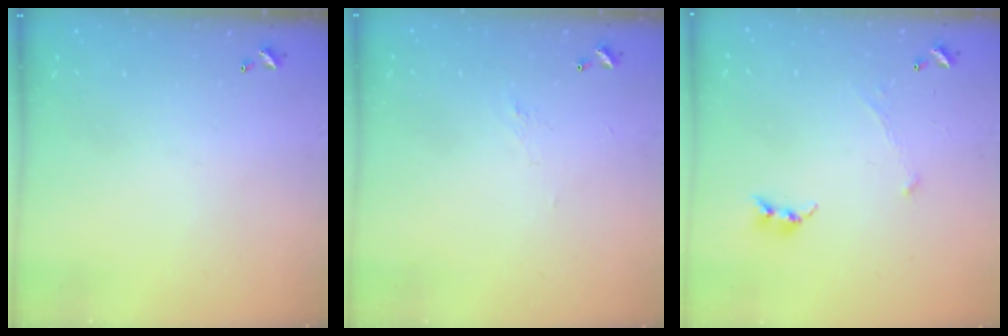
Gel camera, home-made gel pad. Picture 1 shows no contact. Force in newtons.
{"total": 1.6, "press": 1.5, "slide": 0.5}
{"total": 0.6, "press": 0.6, "slide": 0.3}